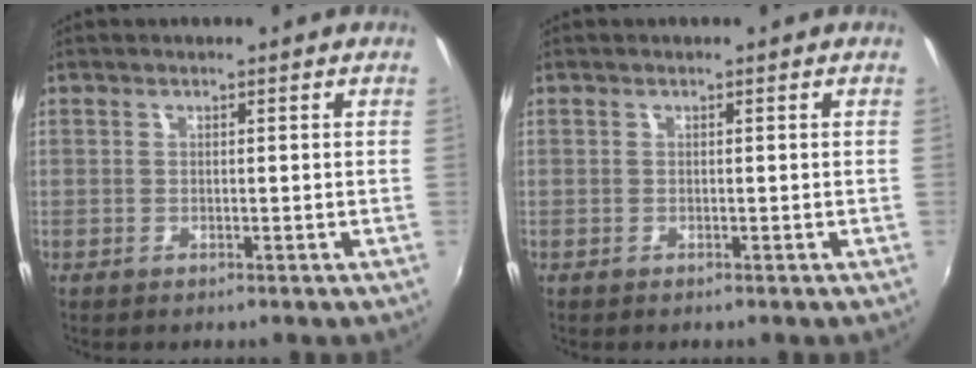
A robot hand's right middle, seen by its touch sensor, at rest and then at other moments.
{"total": 0.0}